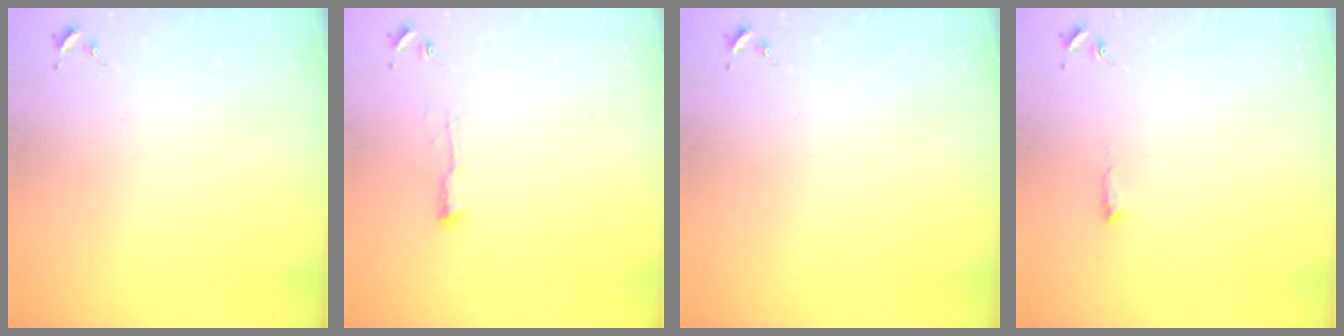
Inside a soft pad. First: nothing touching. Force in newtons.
{"total": 5.5, "press": 5.5, "slide": 0.5}
{"total": 0.0}
{"total": 4.9, "press": 4.9, "slide": 0.7}